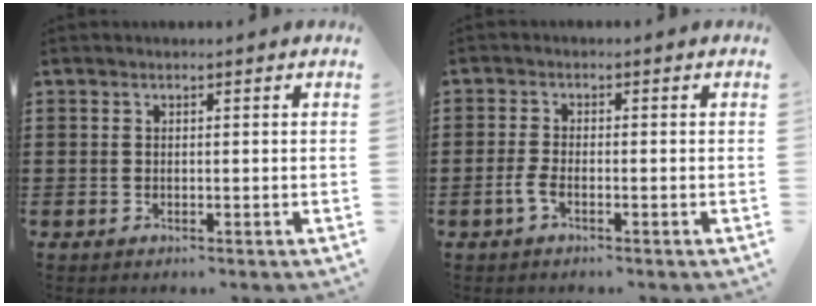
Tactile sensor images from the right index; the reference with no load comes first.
{"total": 2.4, "force": [-1.2, 0.6, 1.9], "torque": [-0.048, -0.005, -0.026]}